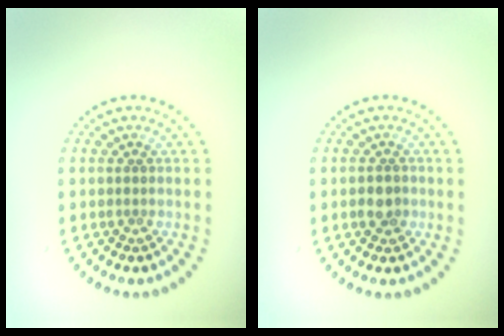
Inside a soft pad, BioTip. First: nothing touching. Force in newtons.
{"total": 1.7, "press": 1.6, "slide": 0.5}